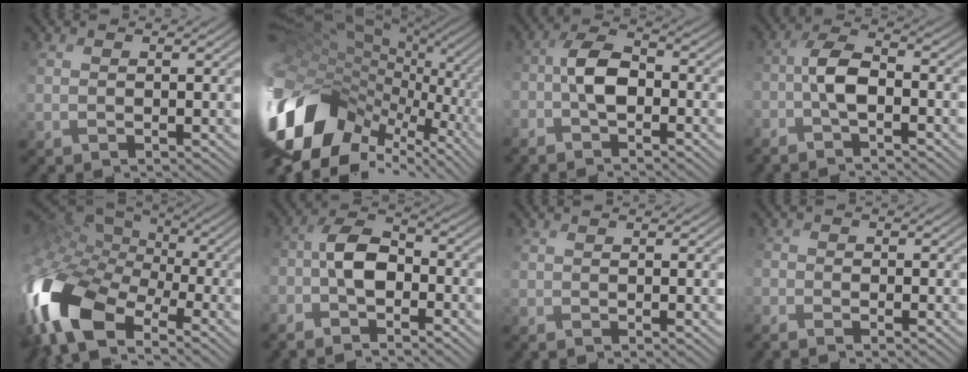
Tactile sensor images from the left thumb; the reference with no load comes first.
{"total": 18.8, "force": [-3.7, 12.4, 13.6], "torque": [-0.310, -0.010, -0.052]}
{"total": 5.8, "force": [-2.3, 2.8, 4.6], "torque": [-0.090, 0.012, -0.058]}
{"total": 5.5, "force": [-2.3, 1.9, 4.6], "torque": [-0.091, 0.009, -0.056]}
{"total": 17.2, "force": [-6.5, 9.5, 12.8], "torque": [-0.328, -0.030, -0.117]}
{"total": 6.1, "force": [-3.0, 3.1, 4.3], "torque": [-0.090, 0.008, -0.074]}
{"total": 0.6, "force": [-0.1, 0.0, 0.6], "torque": [-0.015, -0.001, -0.001]}
{"total": 2.4, "force": [-2.0, 0.9, 1.0], "torque": [-0.021, -0.010, -0.041]}